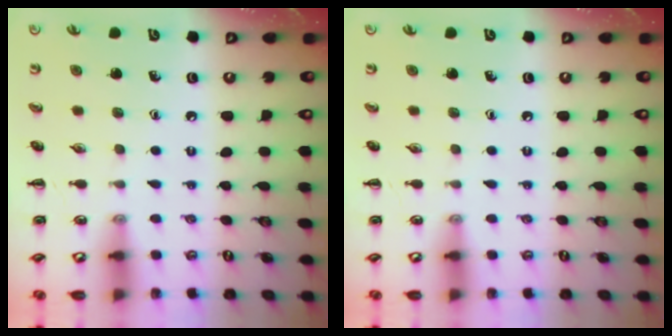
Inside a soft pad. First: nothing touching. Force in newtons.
{"total": 0.0}